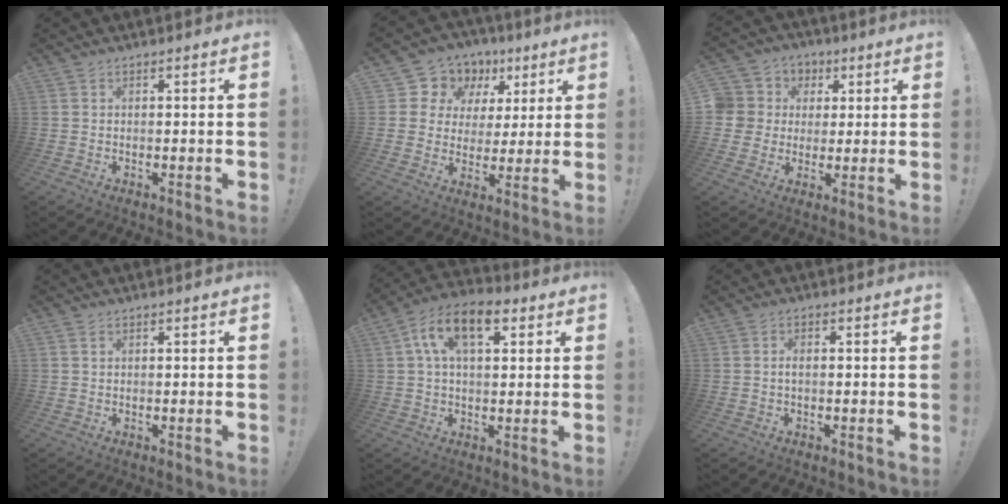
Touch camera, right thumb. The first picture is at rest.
{"total": 10.3, "force": [4.8, 8.8, 2.6], "torque": [-0.041, -0.034, 0.097]}
{"total": 9.1, "force": [1.0, 8.7, 2.5], "torque": [-0.051, 0.006, 0.029]}
{"total": 0.8, "force": [0.4, 0.4, 0.5], "torque": [-0.019, 0.005, 0.010]}
{"total": 13.0, "force": [4.9, 6.7, 10.1], "torque": [-0.183, 0.004, 0.087]}
{"total": 1.6, "force": [-0.3, 0.6, 1.5], "torque": [-0.023, 0.002, -0.006]}